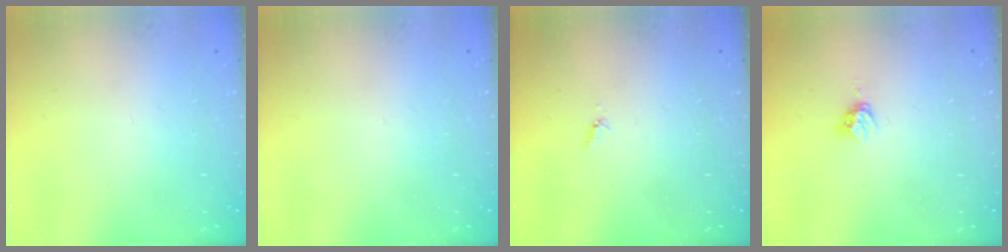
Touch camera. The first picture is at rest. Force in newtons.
{"total": 0.0}
{"total": 3.8, "press": 3.7, "slide": 0.5}
{"total": 4.7, "press": 4.7, "slide": 0.5}